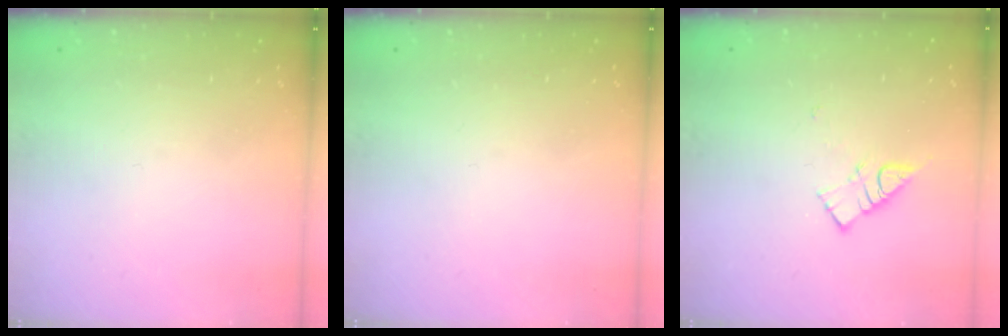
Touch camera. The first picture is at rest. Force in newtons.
{"total": 0.0}
{"total": 5.9, "press": 5.9, "slide": 0.5}